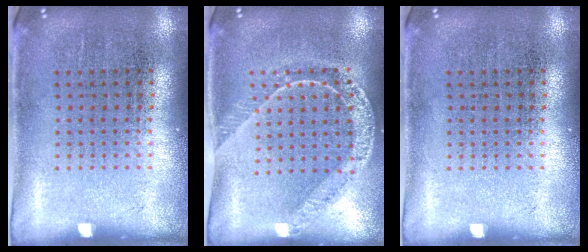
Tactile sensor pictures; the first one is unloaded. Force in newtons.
{"total": 1.6, "press": 1.5, "slide": 0.5}
{"total": 0.0}